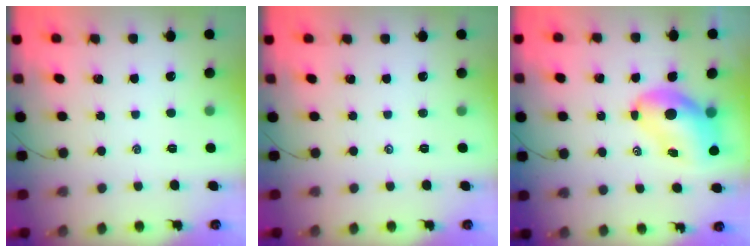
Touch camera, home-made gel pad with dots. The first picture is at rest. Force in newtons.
{"total": 0.0}
{"total": 10.0, "press": 9.5, "slide": 3.1}